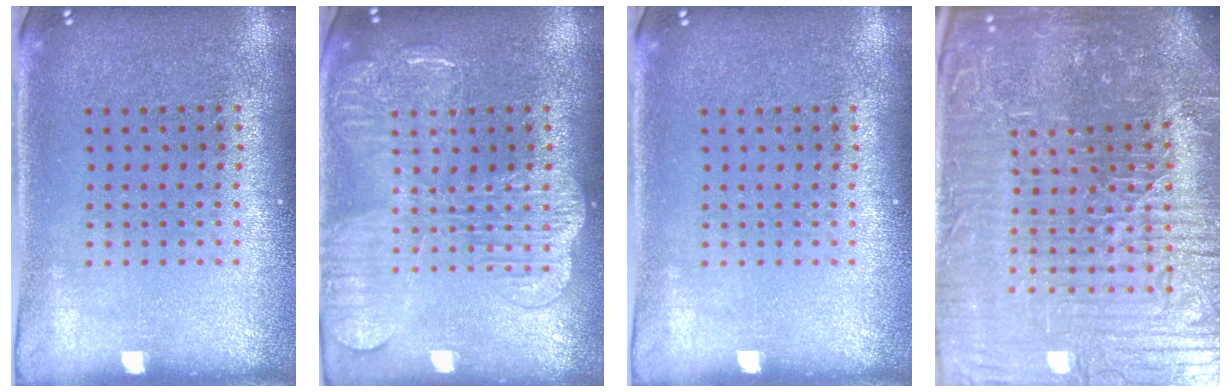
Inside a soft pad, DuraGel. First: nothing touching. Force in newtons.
{"total": 3.9, "press": 3.9, "slide": 0.5}
{"total": 0.0}
{"total": 7.1, "press": 6.5, "slide": 2.9}